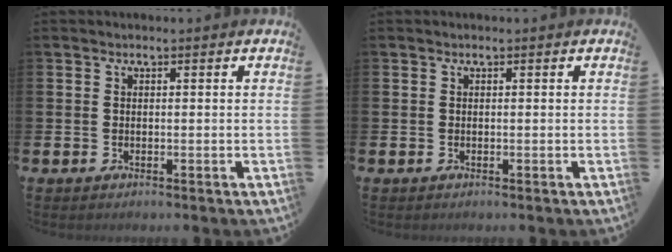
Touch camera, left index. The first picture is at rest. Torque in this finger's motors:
{"motor_torque": [0.00, 0.00, 0.00, 0.00]}